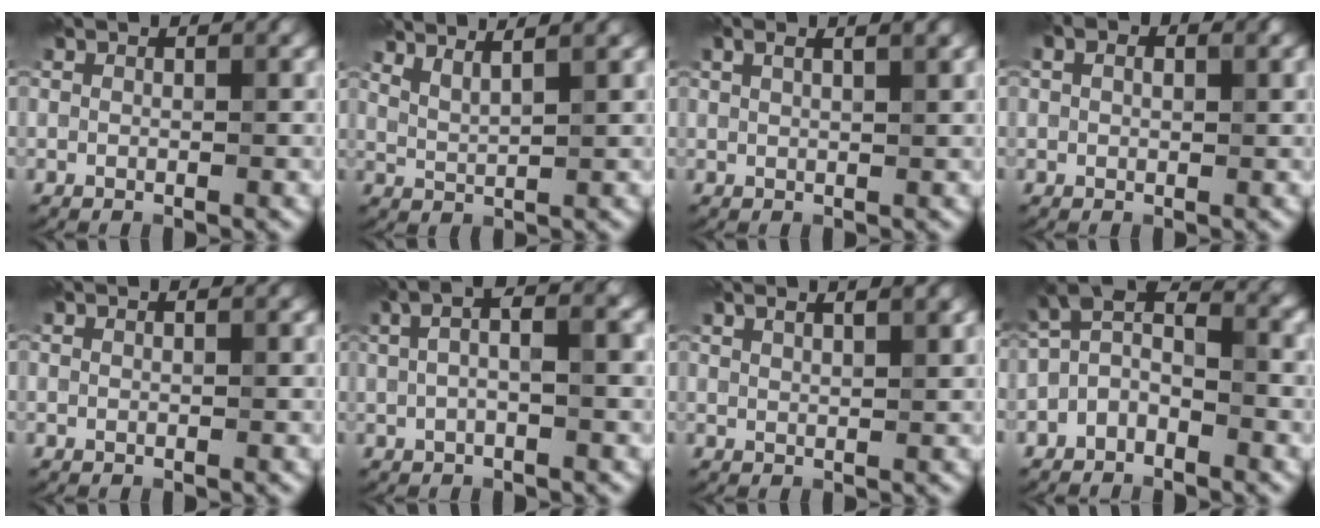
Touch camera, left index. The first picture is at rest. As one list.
[{"total": 3.9, "force": [3.1, 0.9, 2.1], "torque": [-0.021, 0.015, 0.040]}, {"total": 3.1, "force": [1.8, 1.2, 2.3], "torque": [-0.017, 0.008, 0.007]}, {"total": 3.6, "force": [1.5, 2.3, 2.4], "torque": [-0.030, 0.014, 0.003]}, {"total": 0.0}, {"total": 4.4, "force": [1.0, 1.5, 4.0], "torque": [-0.071, 0.020, 0.007]}, {"total": 3.0, "force": [2.0, 1.0, 2.0], "torque": [-0.008, 0.008, 0.011]}, {"total": 3.7, "force": [-1.5, 2.0, 2.7], "torque": [-0.048, 0.014, -0.041]}]